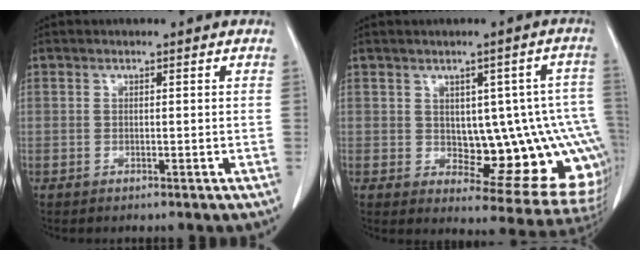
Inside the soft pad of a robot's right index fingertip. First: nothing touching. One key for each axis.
{"total": 14.0, "fx": -0.6, "fy": 5.1, "fz": 13.1, "tx": -0.119, "ty": 0.019, "tz": 0.009}